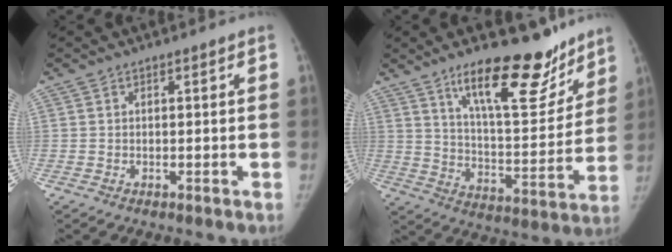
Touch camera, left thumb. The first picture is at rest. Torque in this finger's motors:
{"motor_torque": [0.17, 0.38, 1.49, -1.28, 0.18]}